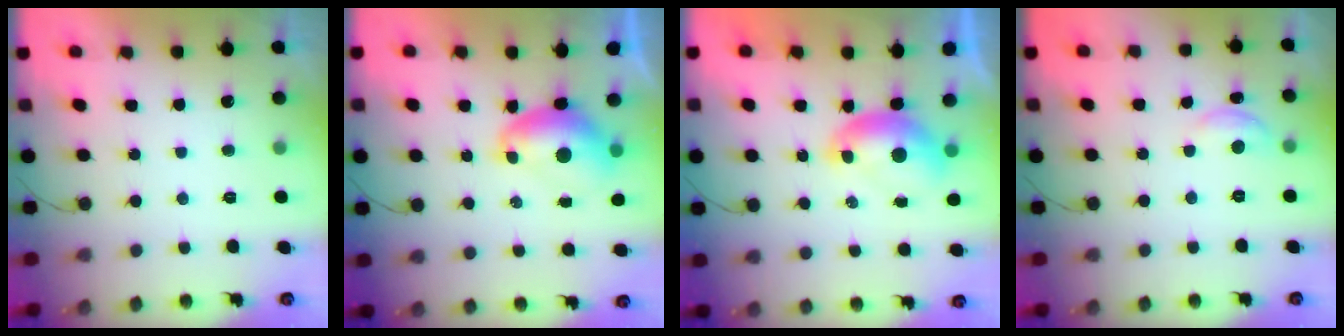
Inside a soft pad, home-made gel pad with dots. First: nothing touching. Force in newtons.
{"total": 7.6, "press": 7.6, "slide": 1.0}
{"total": 7.2, "press": 7.2, "slide": 0.8}
{"total": 5.7, "press": 5.7, "slide": 0.5}